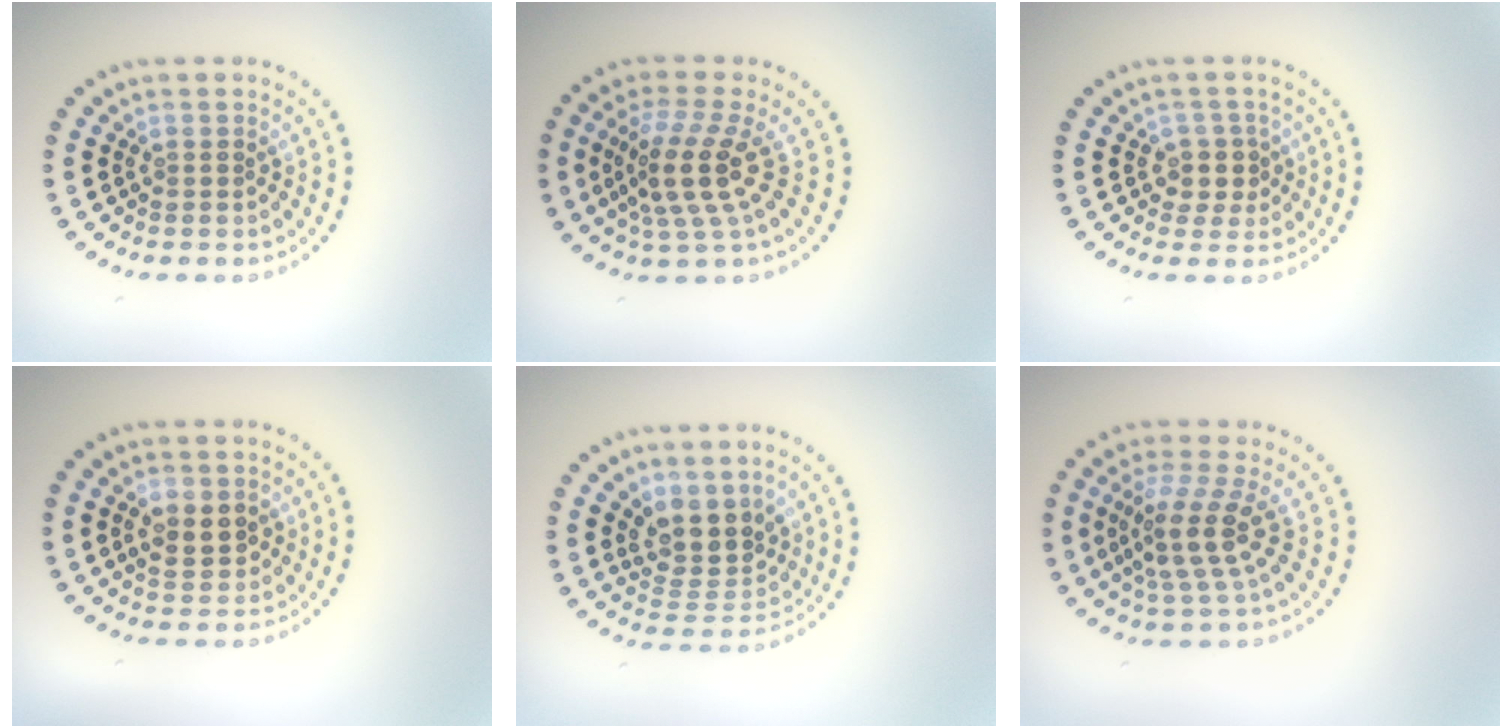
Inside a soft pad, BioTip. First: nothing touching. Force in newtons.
{"total": 4.3, "press": 3.3, "slide": 2.8}
{"total": 2.2, "press": 1.9, "slide": 1.2}
{"total": 2.8, "press": 2.7, "slide": 0.3}
{"total": 4.0, "press": 3.5, "slide": 1.9}
{"total": 4.0, "press": 3.2, "slide": 2.5}